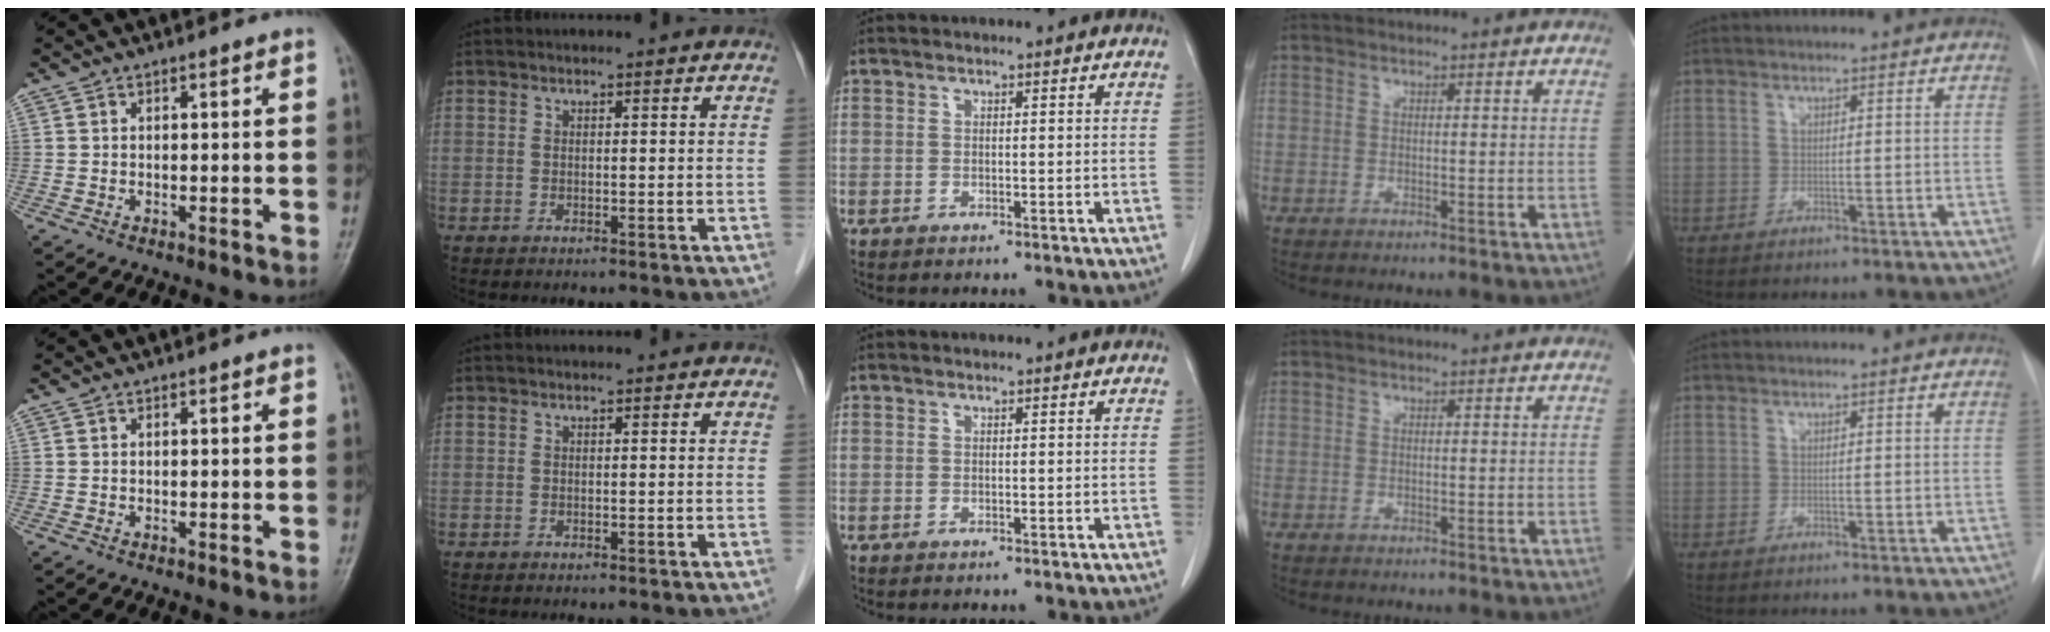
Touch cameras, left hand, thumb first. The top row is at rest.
{}